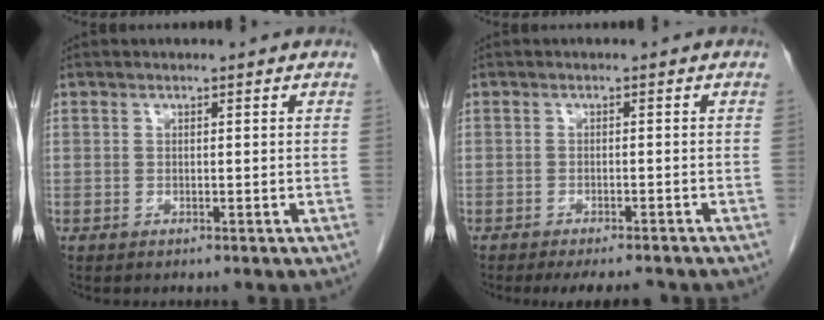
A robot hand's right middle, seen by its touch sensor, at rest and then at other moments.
{"total": 6.6, "force": [-5.9, 1.3, 2.8], "torque": [-0.031, -0.011, -0.077]}